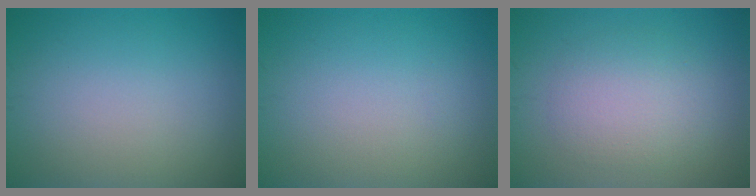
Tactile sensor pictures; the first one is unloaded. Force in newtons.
{"total": 0.0}
{"total": 3.9, "press": 3.9, "slide": 0.4}